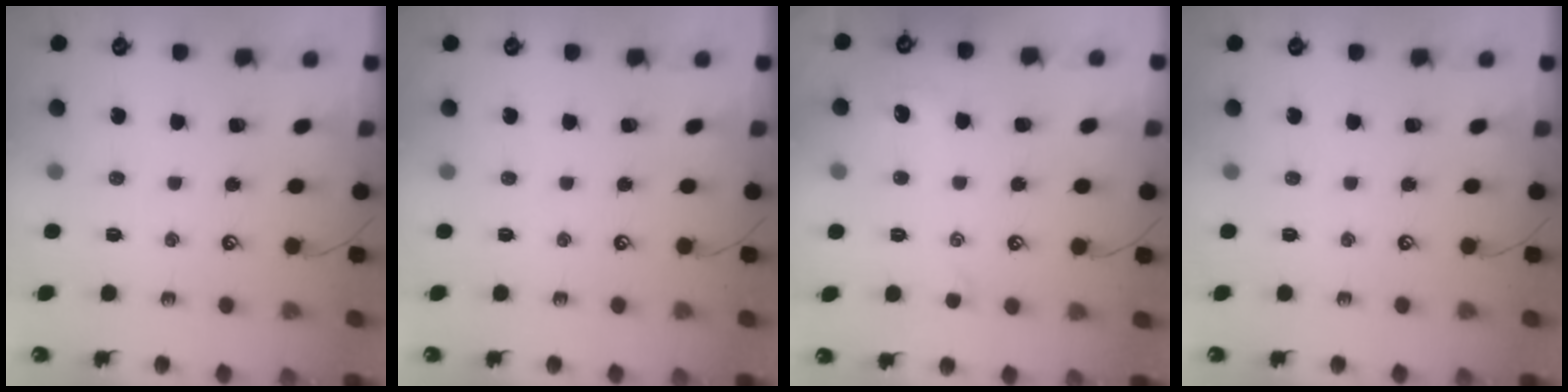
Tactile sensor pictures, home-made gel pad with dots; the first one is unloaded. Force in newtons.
{"total": 0.0}
{"total": 0.7, "press": 0.1, "slide": 0.7}
{"total": 0.0}